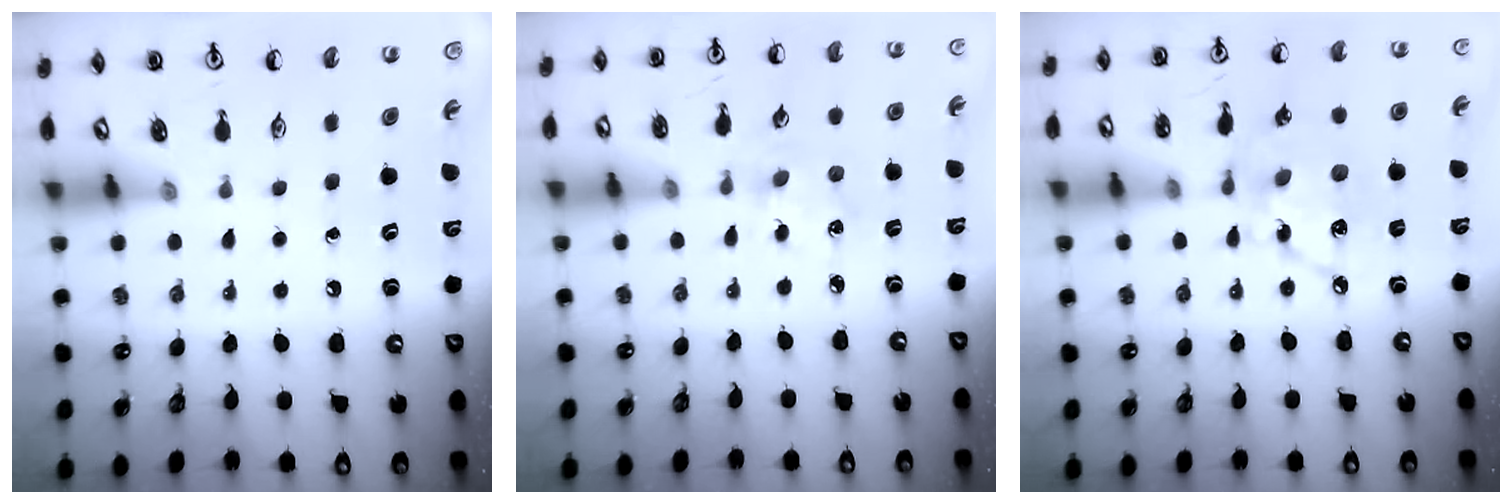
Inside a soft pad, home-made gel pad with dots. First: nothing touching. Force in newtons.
{"total": 2.3, "press": 2.3, "slide": 0.4}
{"total": 12.8, "press": 12.8, "slide": 0.8}